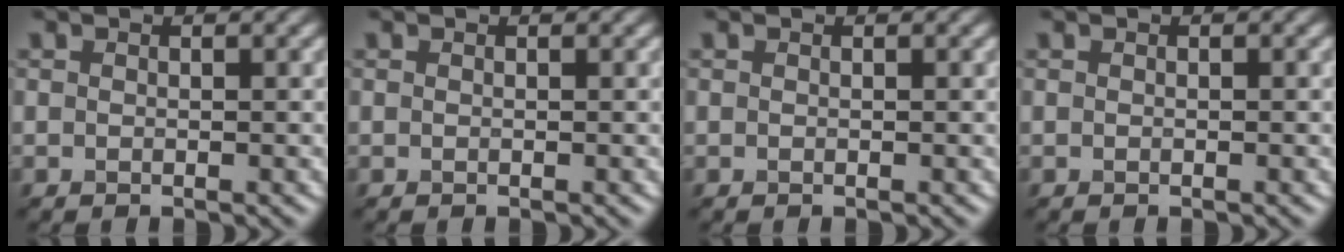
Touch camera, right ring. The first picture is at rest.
{"total": 0.0}
{"total": 0.0}
{"total": 0.0}